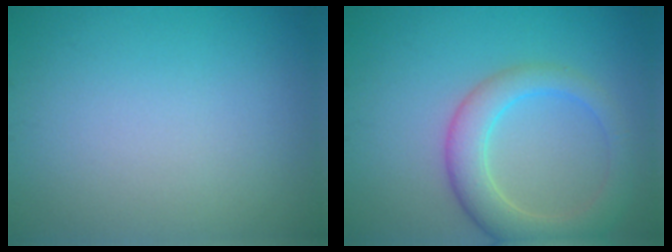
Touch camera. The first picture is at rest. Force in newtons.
{"total": 4.9, "press": 4.9, "slide": 0.3}